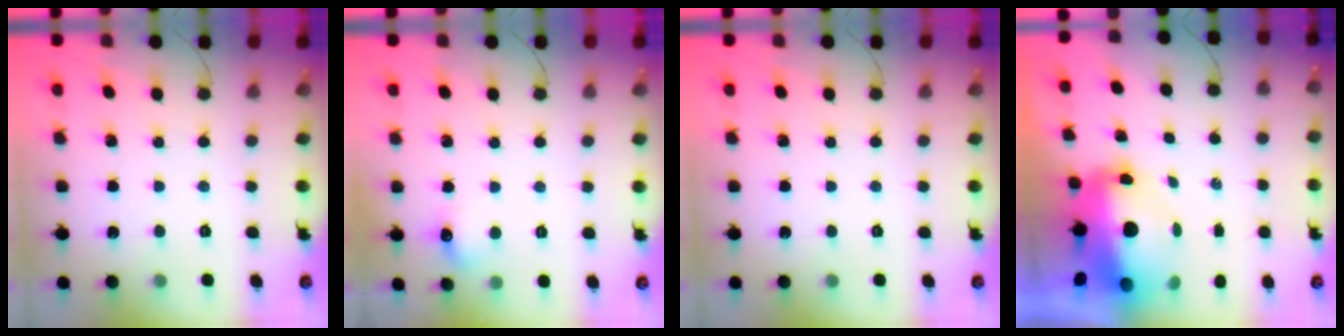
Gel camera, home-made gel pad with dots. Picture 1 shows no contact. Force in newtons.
{"total": 6.5, "press": 6.2, "slide": 1.9}
{"total": 0.0}
{"total": 15.1, "press": 11.1, "slide": 10.3}